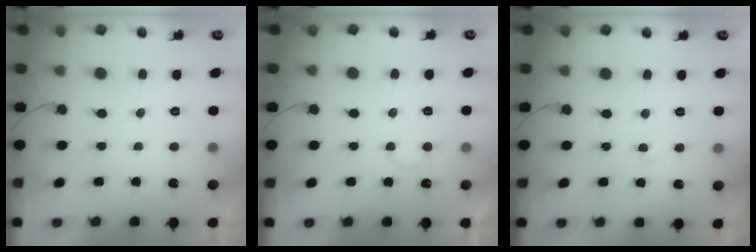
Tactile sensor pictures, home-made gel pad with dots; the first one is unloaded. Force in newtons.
{"total": 3.2, "press": 3.2, "slide": 0.3}
{"total": 3.1, "press": 3.1, "slide": 0.3}